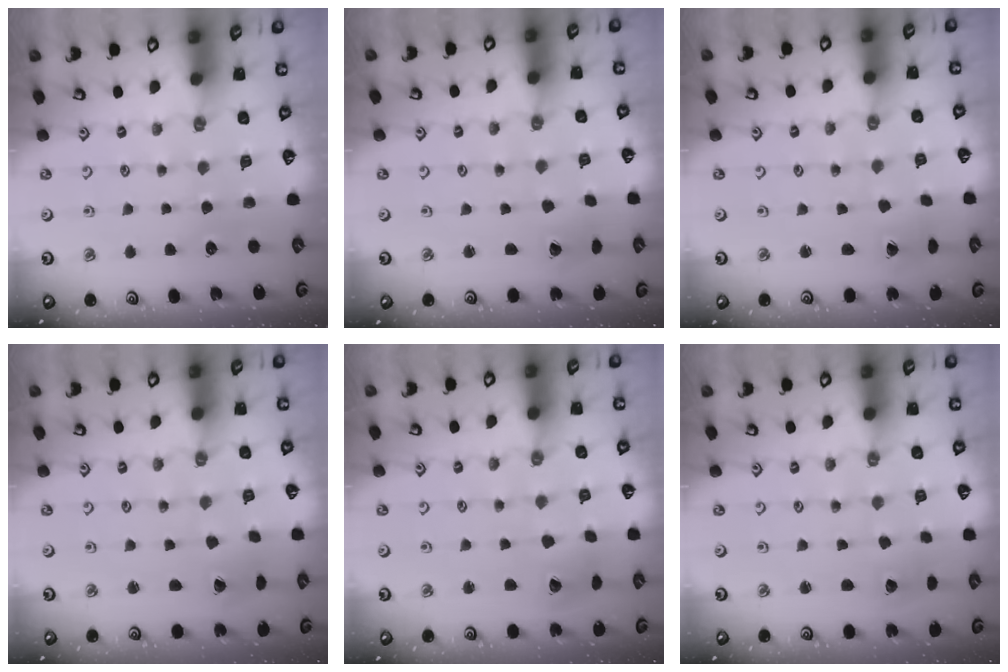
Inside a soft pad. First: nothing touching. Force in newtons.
{"total": 1.8, "press": 1.8, "slide": 0.1}
{"total": 1.5, "press": 1.5, "slide": 0.0}
{"total": 1.0, "press": 1.0, "slide": 0.1}
{"total": 5.0, "press": 4.9, "slide": 0.9}
{"total": 1.8, "press": 1.8, "slide": 0.1}